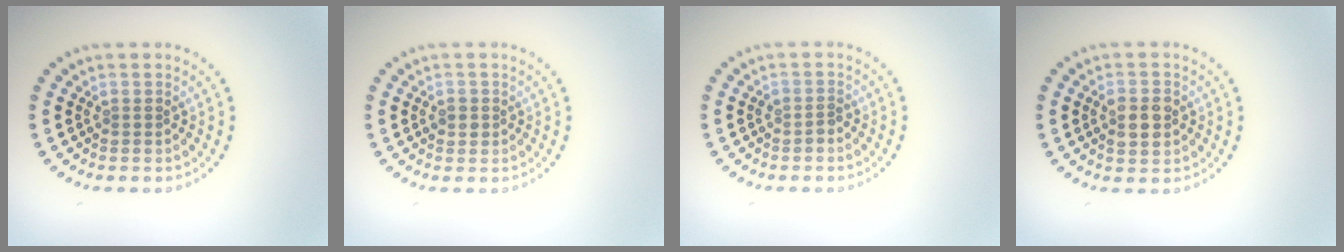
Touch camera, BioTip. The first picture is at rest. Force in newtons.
{"total": 1.2, "press": 1.2, "slide": 0.4}
{"total": 0.9, "press": 0.8, "slide": 0.3}
{"total": 2.9, "press": 2.9, "slide": 0.1}